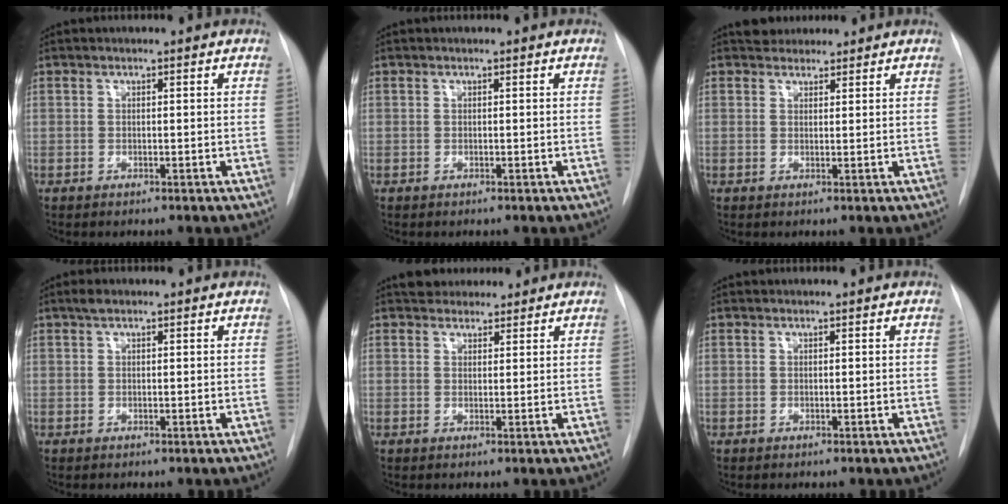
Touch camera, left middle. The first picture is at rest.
{"total": 0.0}
{"total": 3.3, "force": [2.9, 1.4, 0.4], "torque": [-0.002, 0.016, 0.045]}
{"total": 1.2, "force": [0.8, 0.4, 0.7], "torque": [-0.016, 0.013, 0.014]}
{"total": 4.6, "force": [4.1, 1.9, 1.0], "torque": [-0.004, 0.018, 0.062]}
{"total": 0.0}